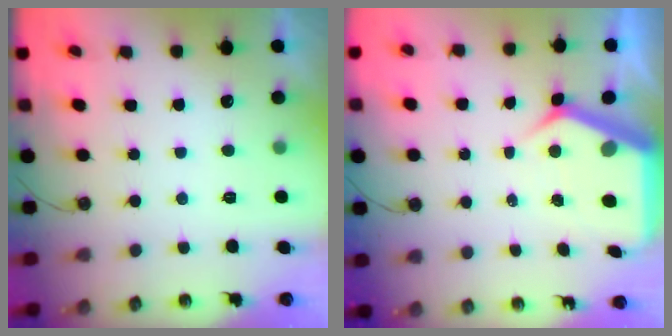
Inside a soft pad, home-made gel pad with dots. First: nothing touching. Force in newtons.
{"total": 8.0, "press": 7.9, "slide": 1.0}